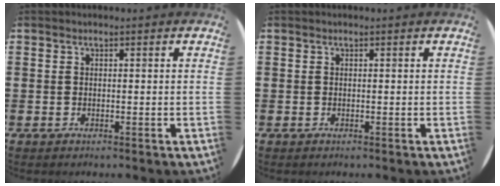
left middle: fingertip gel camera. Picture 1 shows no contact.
{"total": 0.0}